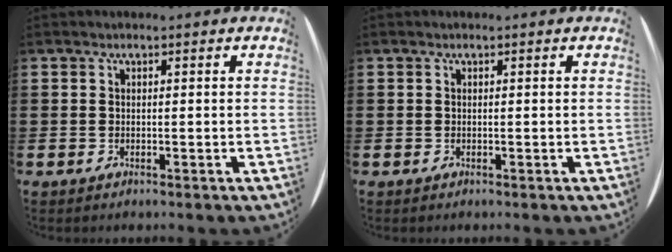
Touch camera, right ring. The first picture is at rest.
{"total": 0.0}